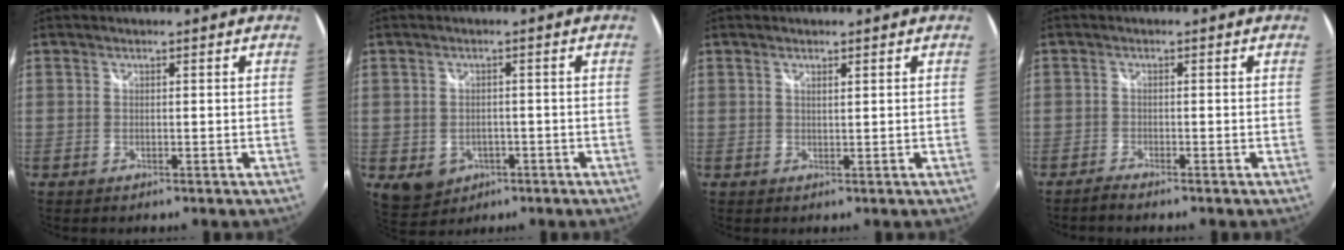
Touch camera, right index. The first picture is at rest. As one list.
[{"total": 6.3, "force": [-2.4, 5.1, 2.9], "torque": [-0.068, -0.011, -0.021]}, {"total": 1.0, "force": [0.8, 0.0, 0.6], "torque": [-0.010, 0.000, 0.012]}, {"total": 1.6, "force": [-1.5, -0.1, 0.5], "torque": [-0.018, -0.005, -0.029]}]